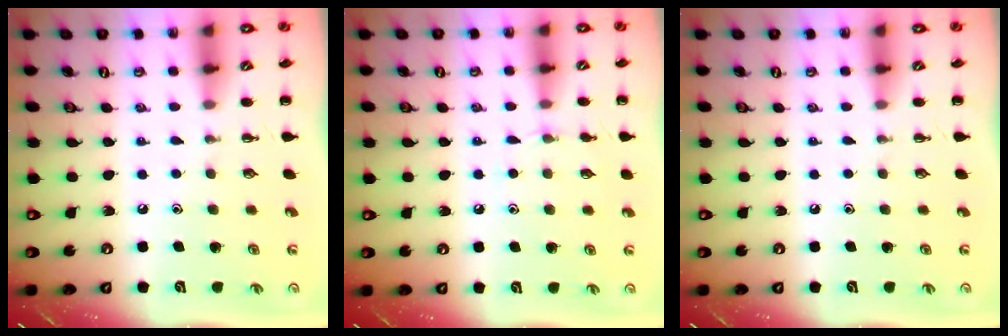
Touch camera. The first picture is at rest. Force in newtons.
{"total": 5.8, "press": 5.4, "slide": 2.1}
{"total": 0.0}